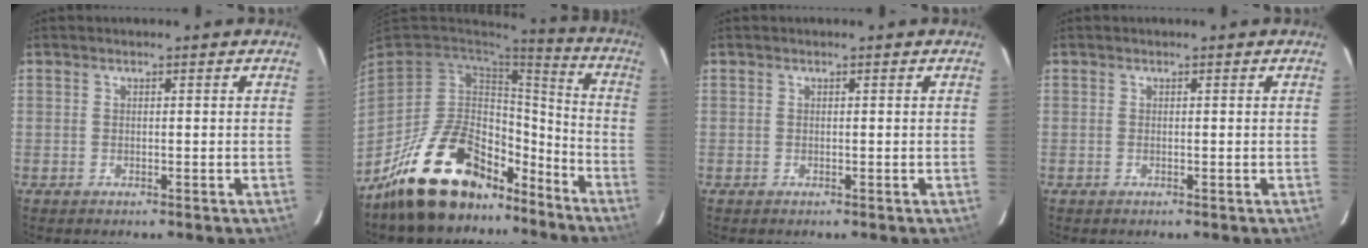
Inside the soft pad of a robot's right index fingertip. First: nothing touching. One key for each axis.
{"total": 22.2, "fx": -15.9, "fy": 11.1, "fz": 10.8, "tx": -0.215, "ty": 0.030, "tz": -0.241}
{"total": 0.0}
{"total": 0.0}